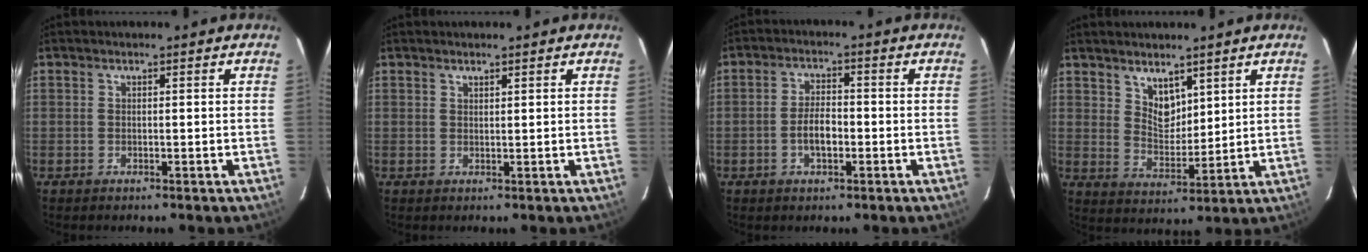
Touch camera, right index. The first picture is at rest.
{"total": 0.8, "force": [0.8, 0.2, 0.3], "torque": [-0.005, 0.001, 0.014]}
{"total": 4.7, "force": [-1.5, 2.2, 3.9], "torque": [-0.080, 0.005, -0.025]}
{"total": 6.4, "force": [4.5, 3.4, 3.1], "torque": [-0.042, 0.003, 0.088]}